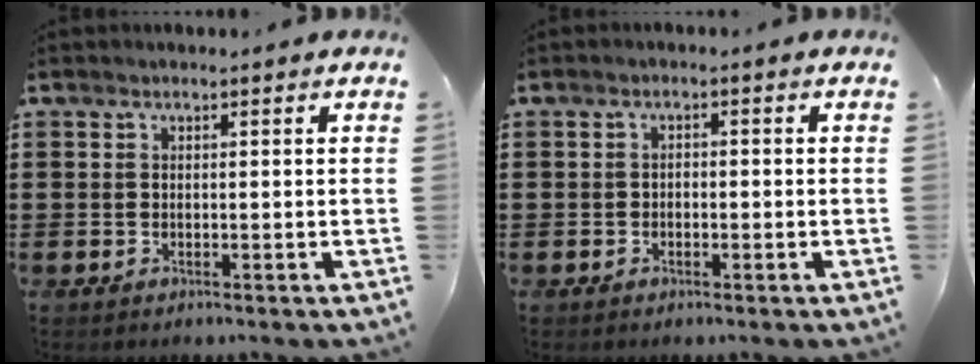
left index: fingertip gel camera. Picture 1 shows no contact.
{"total": 0.8, "force": [-0.7, 0.3, 0.4], "torque": [-0.011, -0.003, -0.013]}